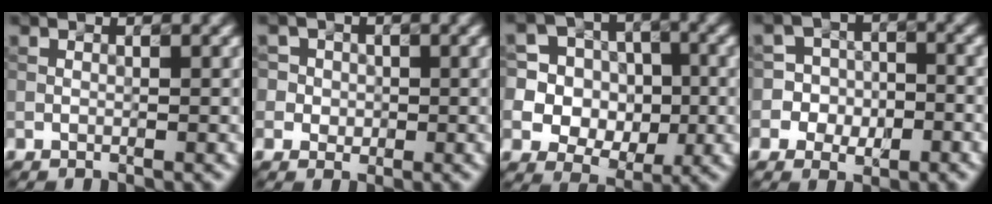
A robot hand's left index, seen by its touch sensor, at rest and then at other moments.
{"total": 4.0, "force": [1.2, 3.6, 1.3], "torque": [-0.016, 0.026, 0.008]}
{"total": 11.3, "force": [-0.2, 10.6, 4.0], "torque": [-0.131, 0.036, -0.008]}
{"total": 5.2, "force": [-1.8, 4.7, 1.0], "torque": [-0.011, 0.023, -0.053]}